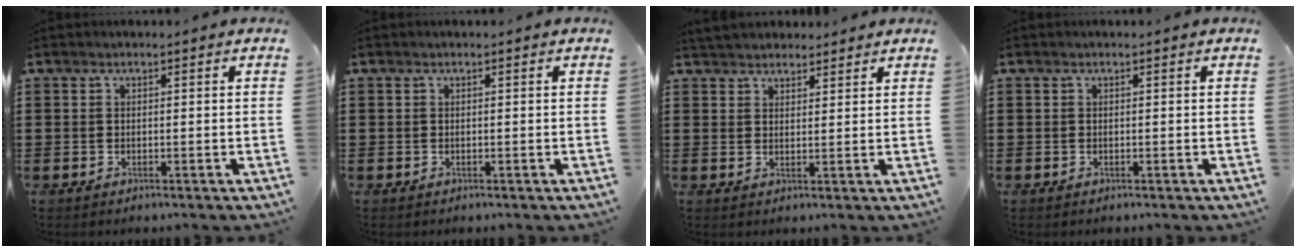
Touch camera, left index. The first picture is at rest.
{"total": 0.0}
{"total": 3.0, "force": [2.8, 0.9, -0.2], "torque": [-0.006, -0.001, 0.055]}
{"total": 0.0}